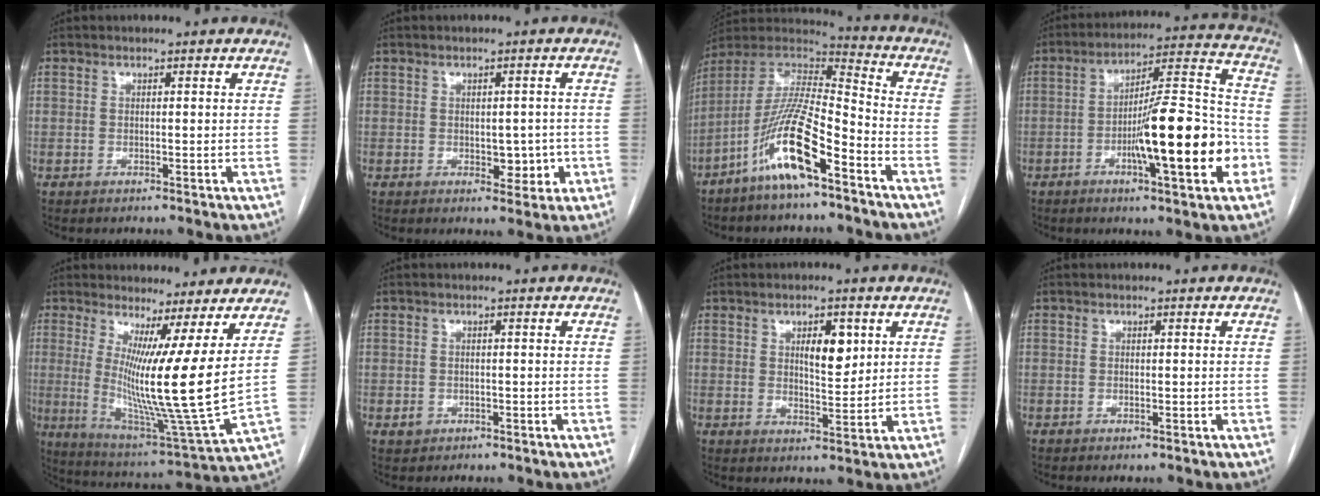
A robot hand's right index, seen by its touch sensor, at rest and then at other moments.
{"total": 3.8, "force": [-0.7, 2.4, 2.9], "torque": [-0.028, 0.007, 0.000]}
{"total": 14.9, "force": [-8.5, 2.3, 12.1], "torque": [-0.246, -0.003, -0.157]}
{"total": 17.8, "force": [-5.5, 2.3, 16.7], "torque": [-0.258, 0.008, -0.082]}
{"total": 14.1, "force": [3.5, -1.8, 13.6], "torque": [-0.245, -0.054, 0.062]}
{"total": 1.7, "force": [-0.9, 1.3, 0.6], "torque": [-0.015, 0.003, -0.007]}
{"total": 5.4, "force": [2.0, 2.1, 4.5], "torque": [-0.073, -0.003, 0.035]}
{"total": 0.7, "force": [-0.5, 0.1, 0.5], "torque": [-0.009, -0.002, -0.005]}